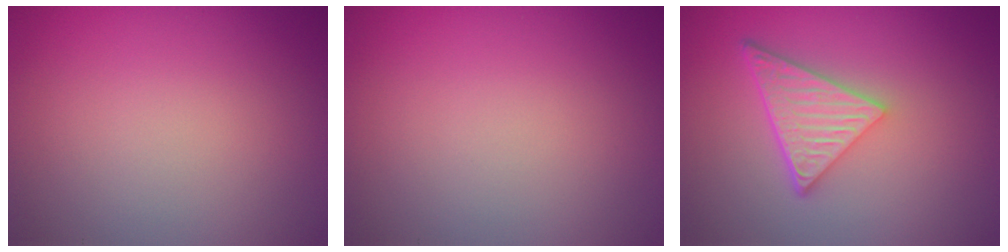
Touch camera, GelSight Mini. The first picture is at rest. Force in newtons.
{"total": 0.0}
{"total": 5.0, "press": 3.7, "slide": 3.5}